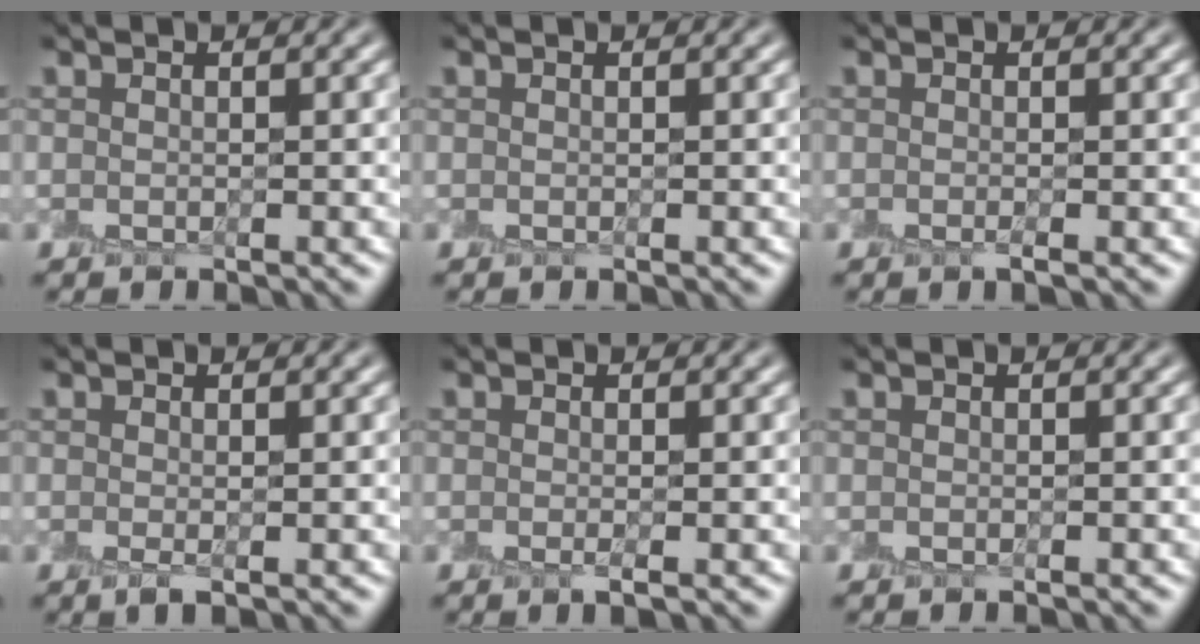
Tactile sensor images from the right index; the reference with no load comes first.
{"total": 0.0}
{"total": 0.8, "force": [-0.1, 0.2, 0.7], "torque": [-0.009, -0.001, -0.004]}
{"total": 1.2, "force": [-0.1, 0.3, 1.1], "torque": [-0.011, 0.001, 0.002]}
{"total": 1.1, "force": [0.0, 0.3, 1.0], "torque": [-0.013, -0.001, 0.001]}
{"total": 0.0}